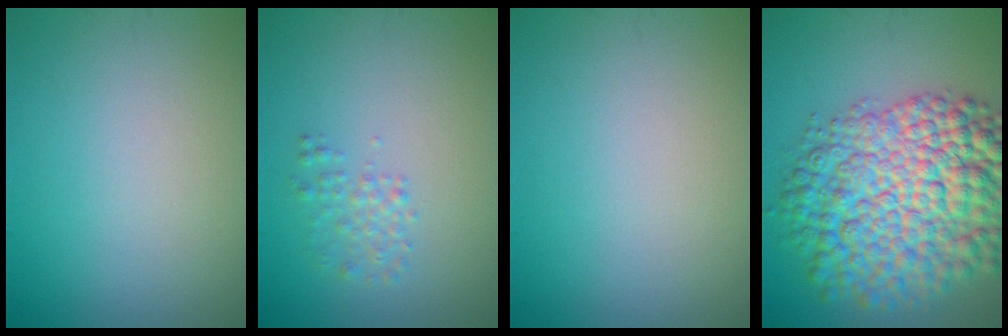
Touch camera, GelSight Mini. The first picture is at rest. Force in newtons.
{"total": 1.5, "press": 1.5, "slide": 0.1}
{"total": 0.0}
{"total": 12.5, "press": 12.5, "slide": 0.3}